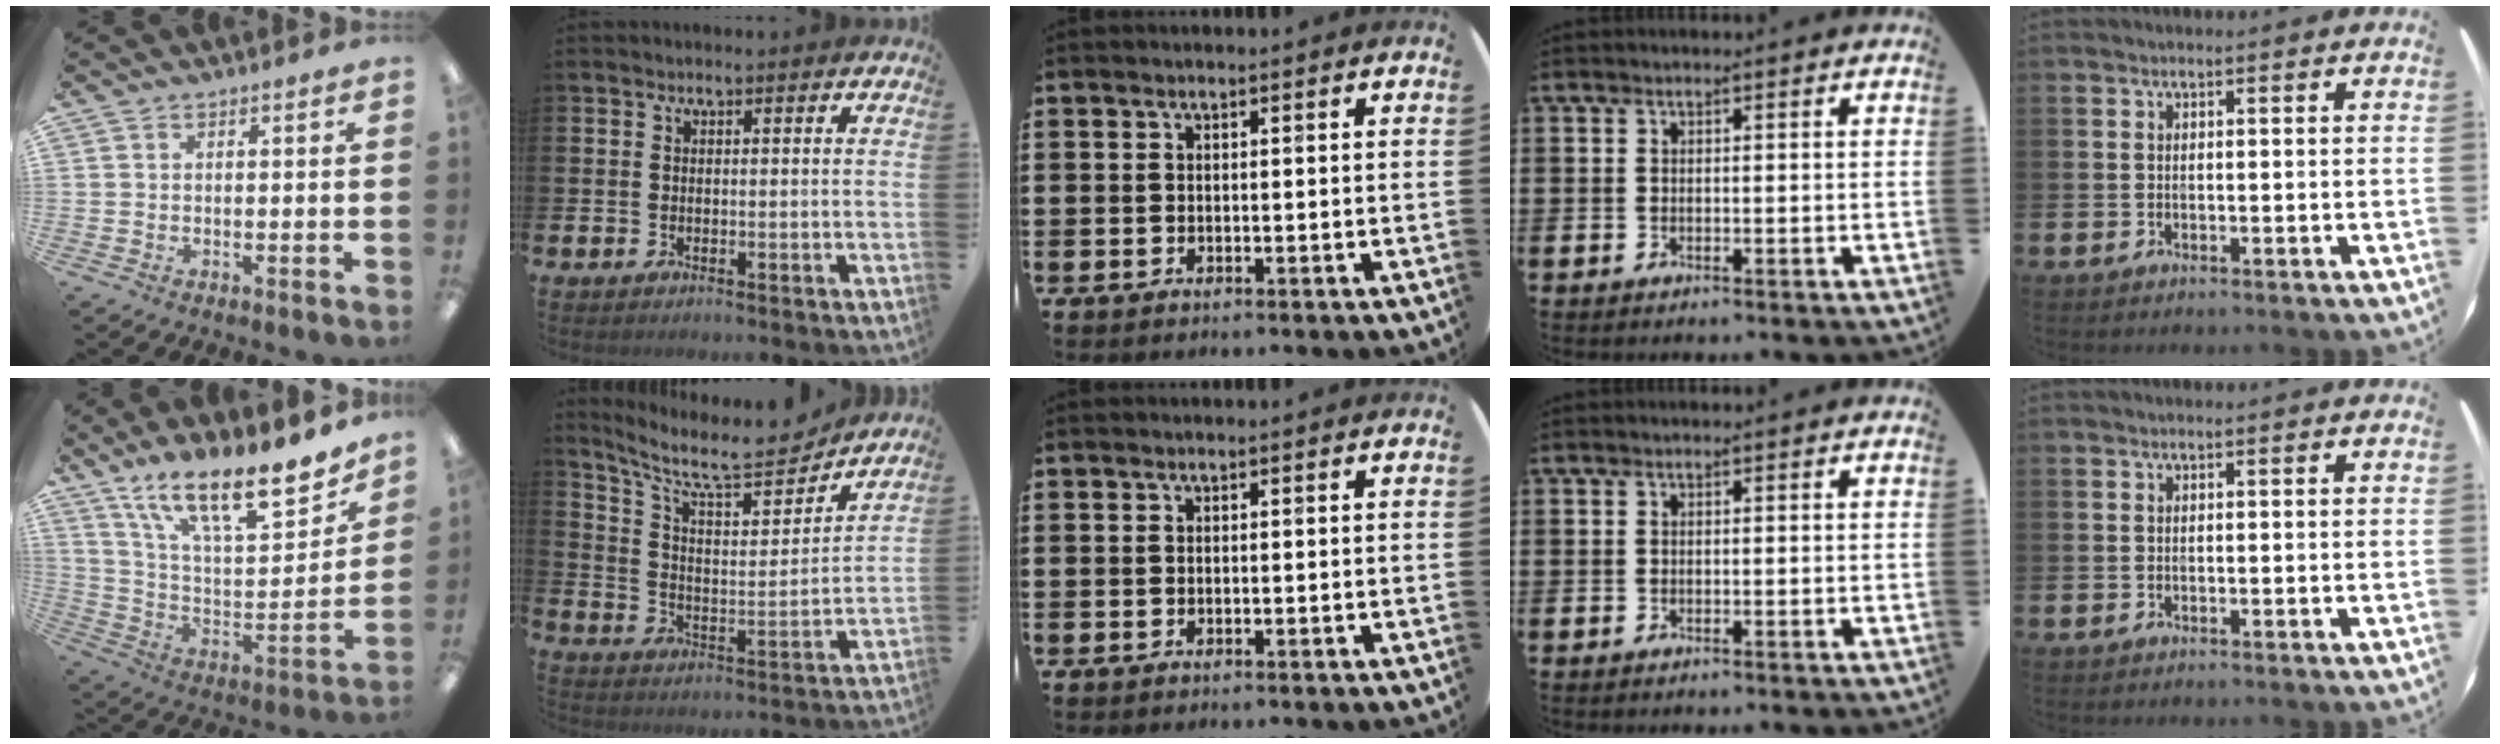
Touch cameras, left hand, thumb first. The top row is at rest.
{"thumb": {"total": 19.3, "force": [14.9, 5.8, 10.8], "torque": [-0.179, -0.102, 0.255]}, "index": {"total": 9.4, "force": [8.3, 2.5, 3.6], "torque": [-0.094, -0.065, 0.142]}}